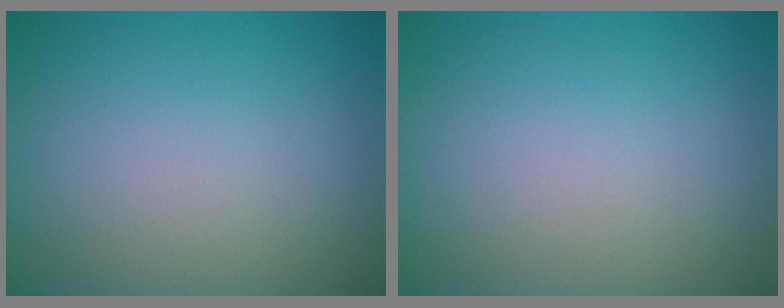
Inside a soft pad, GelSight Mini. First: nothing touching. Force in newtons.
{"total": 0.0}